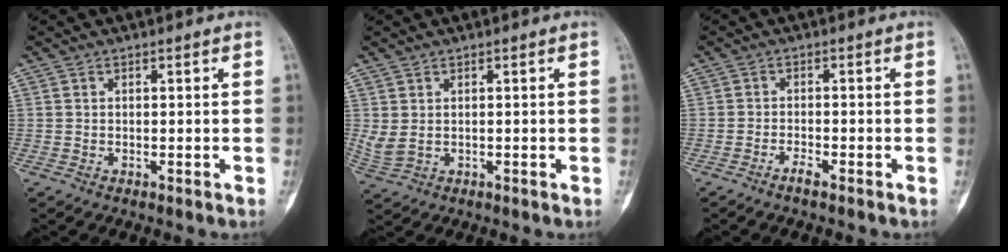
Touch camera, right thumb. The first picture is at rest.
{"total": 3.1, "force": [0.3, 1.9, 2.5], "torque": [-0.062, 0.003, 0.017]}
{"total": 1.9, "force": [-1.5, 0.3, 1.1], "torque": [-0.028, 0.005, -0.030]}